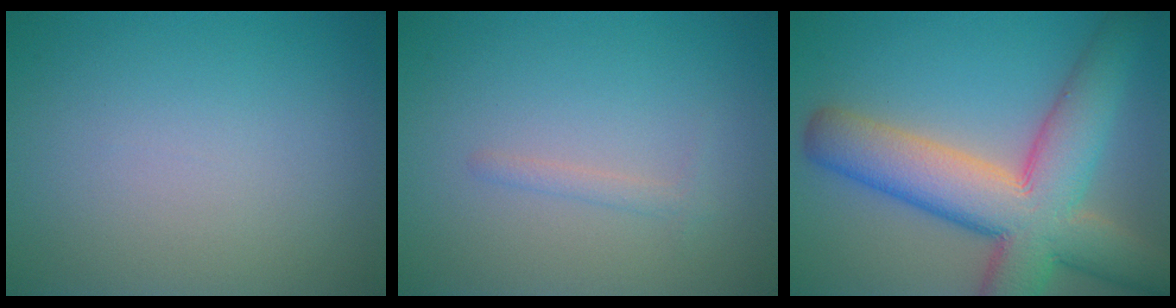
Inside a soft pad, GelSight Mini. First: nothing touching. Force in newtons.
{"total": 1.0, "press": 1.0, "slide": 0.0}
{"total": 11.1, "press": 11.1, "slide": 0.9}